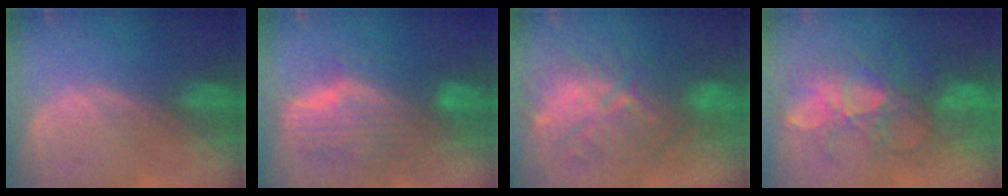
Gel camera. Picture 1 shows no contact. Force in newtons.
{"total": 10.4, "press": 9.1, "slide": 5.0}
{"total": 10.1, "press": 10.0, "slide": 0.4}
{"total": 10.1, "press": 9.6, "slide": 3.2}